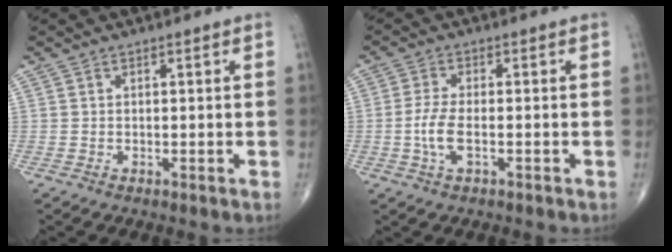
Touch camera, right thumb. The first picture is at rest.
{"total": 4.8, "force": [-1.2, 1.9, 4.3], "torque": [-0.098, 0.006, -0.025]}